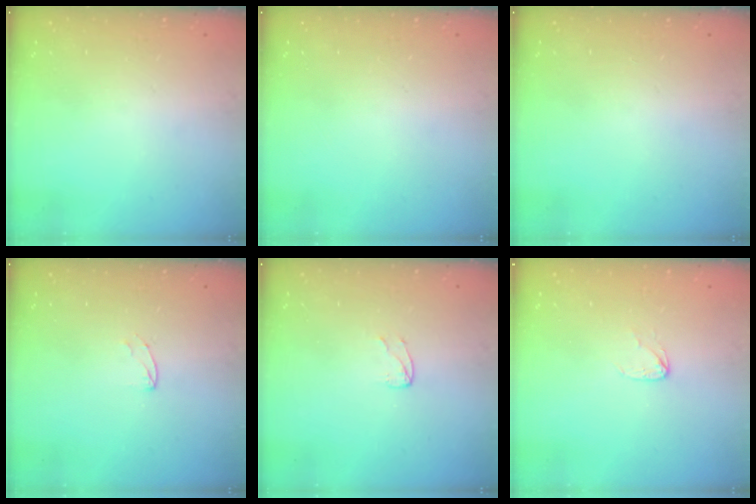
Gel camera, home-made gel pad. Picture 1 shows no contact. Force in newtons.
{"total": 0.0}
{"total": 0.0}
{"total": 3.8, "press": 3.8, "slide": 0.4}
{"total": 3.0, "press": 3.0, "slide": 0.3}
{"total": 3.5, "press": 3.5, "slide": 0.3}